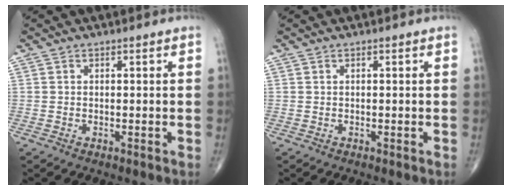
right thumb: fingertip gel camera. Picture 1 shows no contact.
{"total": 0.0}